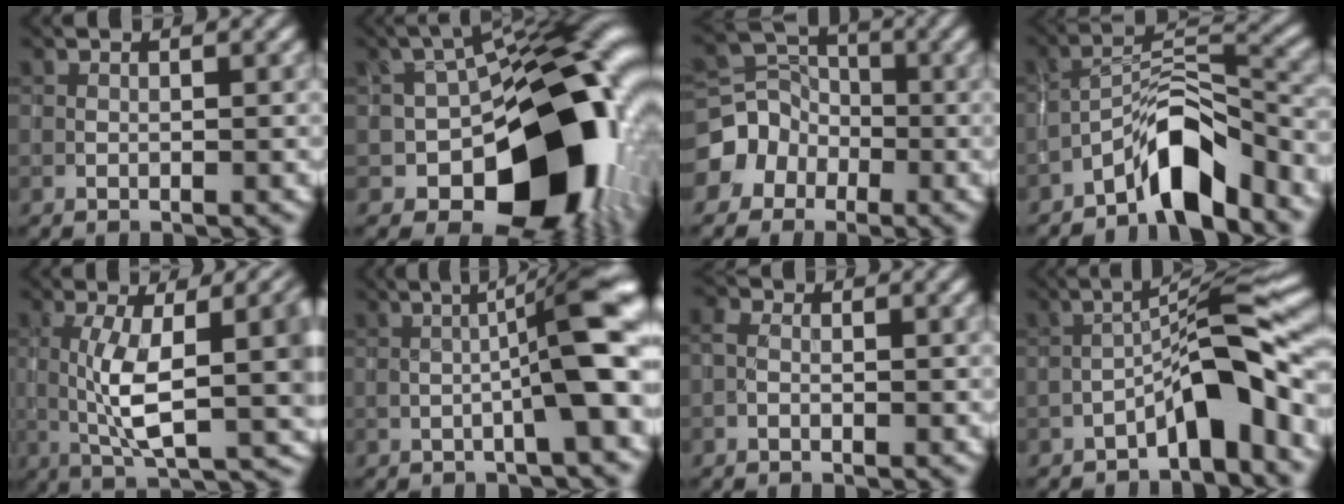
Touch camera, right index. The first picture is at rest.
{"total": 16.5, "force": [-5.4, 10.0, 11.9], "torque": [-0.111, 0.004, -0.102]}
{"total": 4.9, "force": [-1.8, 4.2, 1.5], "torque": [-0.011, 0.011, -0.049]}
{"total": 6.7, "force": [-4.8, 1.7, 4.3], "torque": [-0.071, 0.016, -0.091]}
{"total": 11.1, "force": [0.5, 3.9, 10.4], "torque": [-0.181, -0.003, 0.011]}
{"total": 7.5, "force": [-0.6, 0.8, 7.4], "torque": [-0.108, 0.026, -0.015]}
{"total": 1.4, "force": [-0.4, 1.0, 1.0], "torque": [-0.020, 0.002, -0.012]}
{"total": 6.7, "force": [-3.6, 1.3, 5.6], "torque": [-0.083, 0.031, -0.062]}